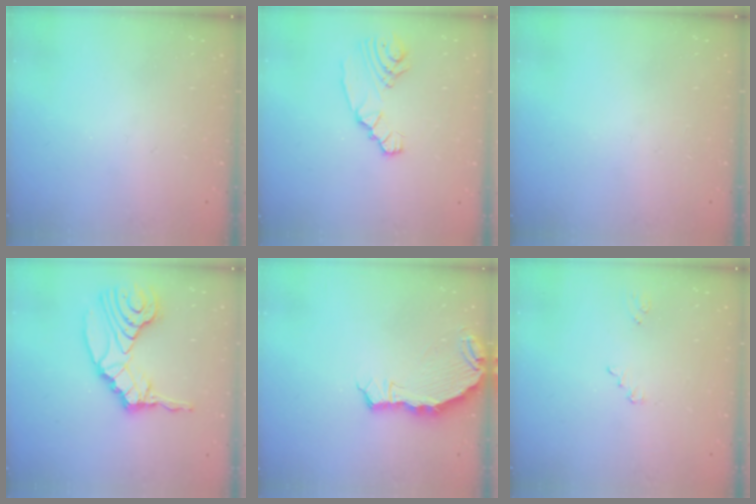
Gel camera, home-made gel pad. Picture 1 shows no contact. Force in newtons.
{"total": 6.7, "press": 6.7, "slide": 0.7}
{"total": 0.0}
{"total": 14.6, "press": 14.4, "slide": 2.4}
{"total": 6.9, "press": 5.2, "slide": 4.5}
{"total": 1.0, "press": 1.0, "slide": 0.1}